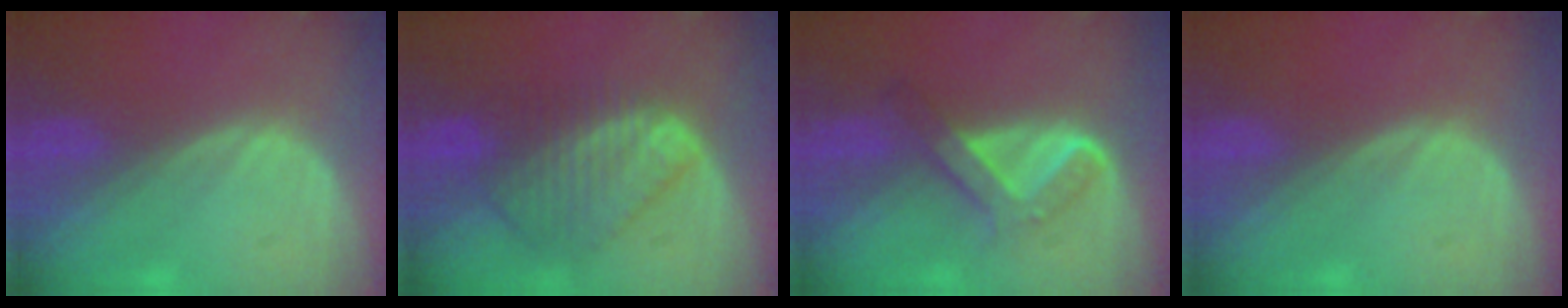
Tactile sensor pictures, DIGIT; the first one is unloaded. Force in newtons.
{"total": 8.9, "press": 7.7, "slide": 4.4}
{"total": 5.2, "press": 5.0, "slide": 1.5}
{"total": 0.0}